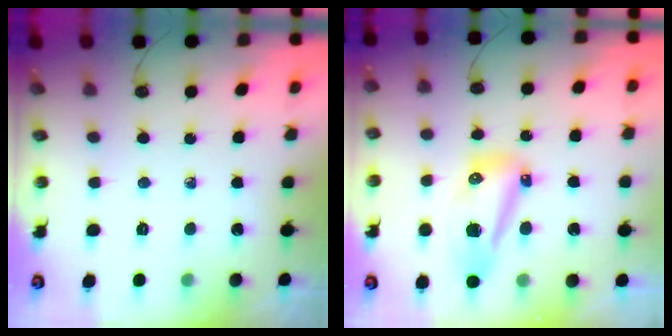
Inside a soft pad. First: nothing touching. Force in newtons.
{"total": 18.9, "press": 14.1, "slide": 12.5}